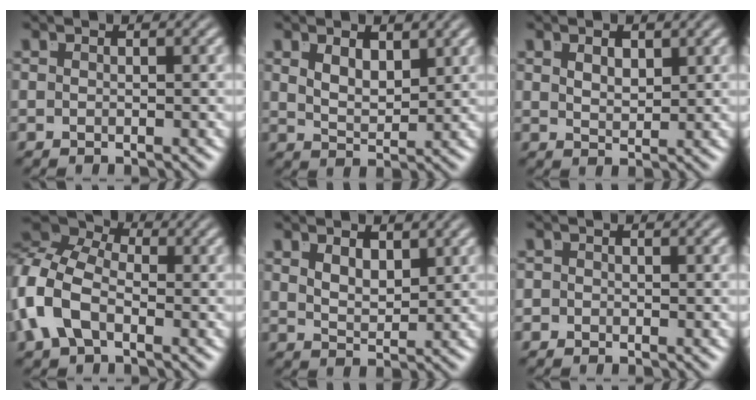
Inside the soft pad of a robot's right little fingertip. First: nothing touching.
{"total": 2.7, "force": [1.4, 1.3, 1.9], "torque": [-0.035, -0.012, 0.027]}
{"total": 1.3, "force": [0.8, -0.1, 1.0], "torque": [-0.017, -0.016, 0.029]}
{"total": 10.0, "force": [1.4, 7.7, 6.3], "torque": [-0.139, 0.005, 0.008]}
{"total": 2.0, "force": [1.2, 0.6, 1.5], "torque": [-0.027, -0.015, 0.030]}
{"total": 0.9, "force": [-0.6, 0.6, -0.1], "torque": [0.000, -0.008, -0.012]}